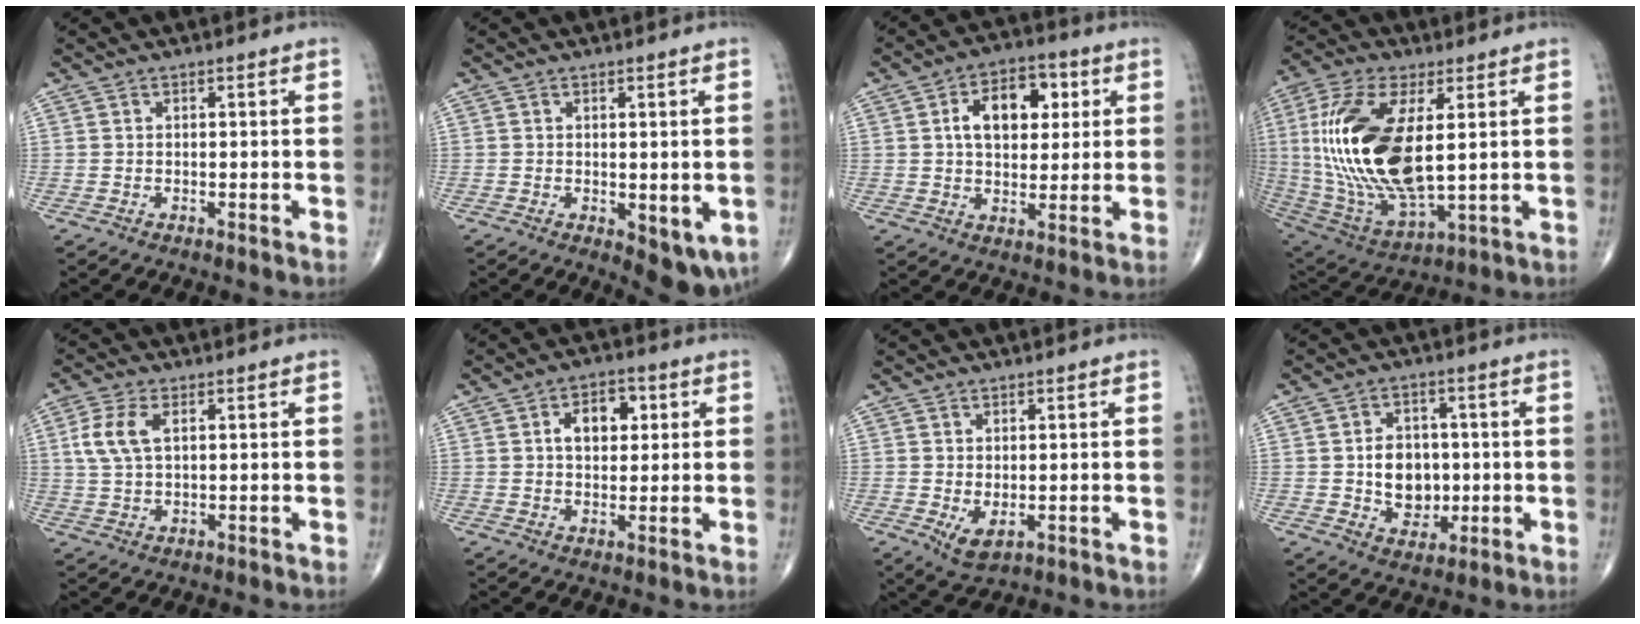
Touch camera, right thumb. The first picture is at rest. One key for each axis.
{"total": 6.7, "fx": -1.6, "fy": 3.0, "fz": 5.8, "tx": -0.055, "ty": -0.010, "tz": -0.011}
{"total": 11.8, "fx": 3.0, "fy": 7.3, "fz": 8.8, "tx": -0.104, "ty": 0.006, "tz": 0.044}
{"total": 23.6, "fx": 3.0, "fy": 10.5, "fz": 20.9, "tx": -0.438, "ty": -0.022, "tz": 0.064}
{"total": 6.5, "fx": 1.8, "fy": 3.4, "fz": 5.2, "tx": -0.125, "ty": 0.007, "tz": 0.038}
{"total": 7.4, "fx": 1.9, "fy": 4.7, "fz": 5.4, "tx": -0.057, "ty": 0.004, "tz": 0.026}
{"total": 3.7, "fx": -0.5, "fy": 2.0, "fz": 3.0, "tx": -0.046, "ty": -0.007, "tz": 0.005}
{"total": 8.9, "fx": -0.2, "fy": 7.1, "fz": 5.4, "tx": -0.045, "ty": 0.003, "tz": 0.004}